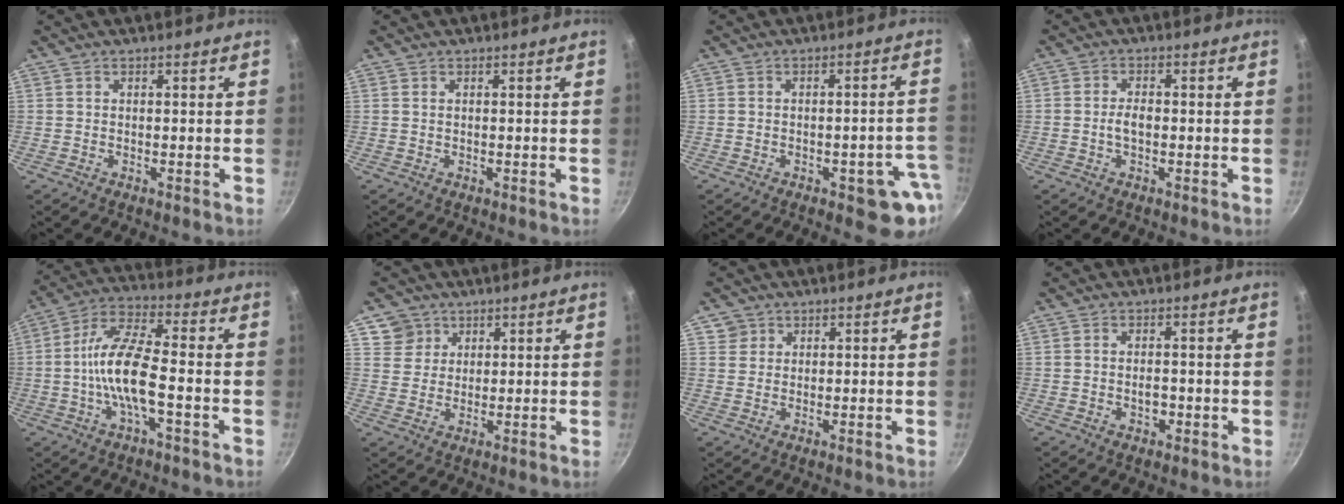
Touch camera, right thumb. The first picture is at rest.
{"total": 0.0}
{"total": 8.4, "force": [-3.2, 4.0, 6.7], "torque": [-0.027, 0.031, -0.035]}
{"total": 2.9, "force": [-0.5, 1.7, 2.3], "torque": [-0.040, 0.012, -0.012]}
{"total": 11.9, "force": [-2.8, 4.0, 10.9], "torque": [-0.214, 0.035, -0.067]}
{"total": 5.2, "force": [2.8, 4.4, 0.3], "torque": [0.030, 0.001, 0.050]}
{"total": 2.9, "force": [1.3, 2.6, 0.1], "torque": [0.021, 0.007, 0.020]}
{"total": 2.2, "force": [-0.6, 1.4, 1.6], "torque": [-0.020, 0.006, -0.008]}